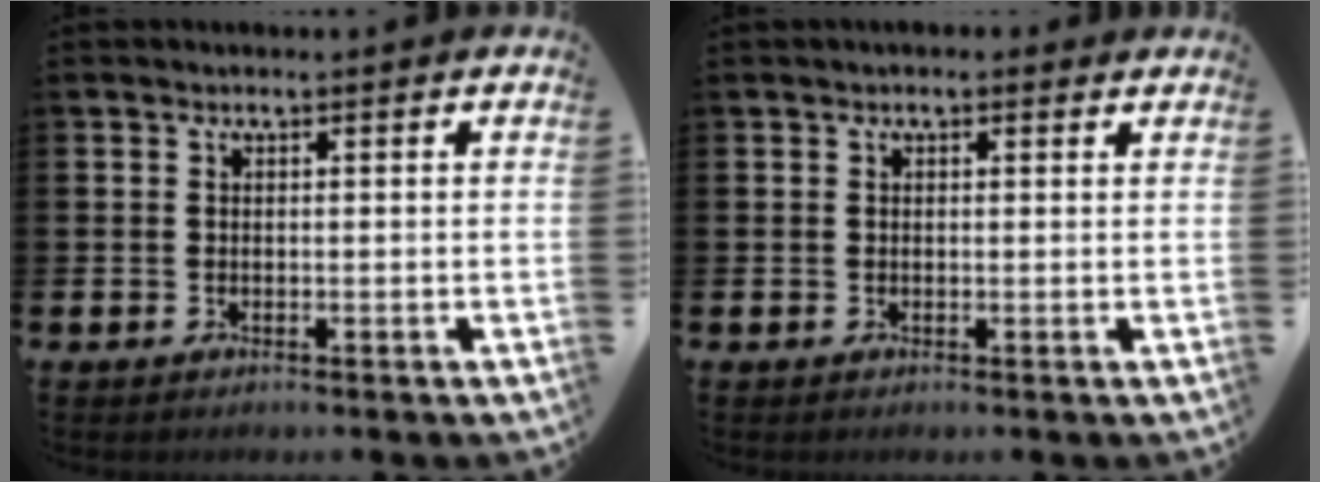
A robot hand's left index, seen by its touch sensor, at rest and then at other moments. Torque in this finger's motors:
{"motor_torque": [0.10, -0.53, -0.18, 0.01]}